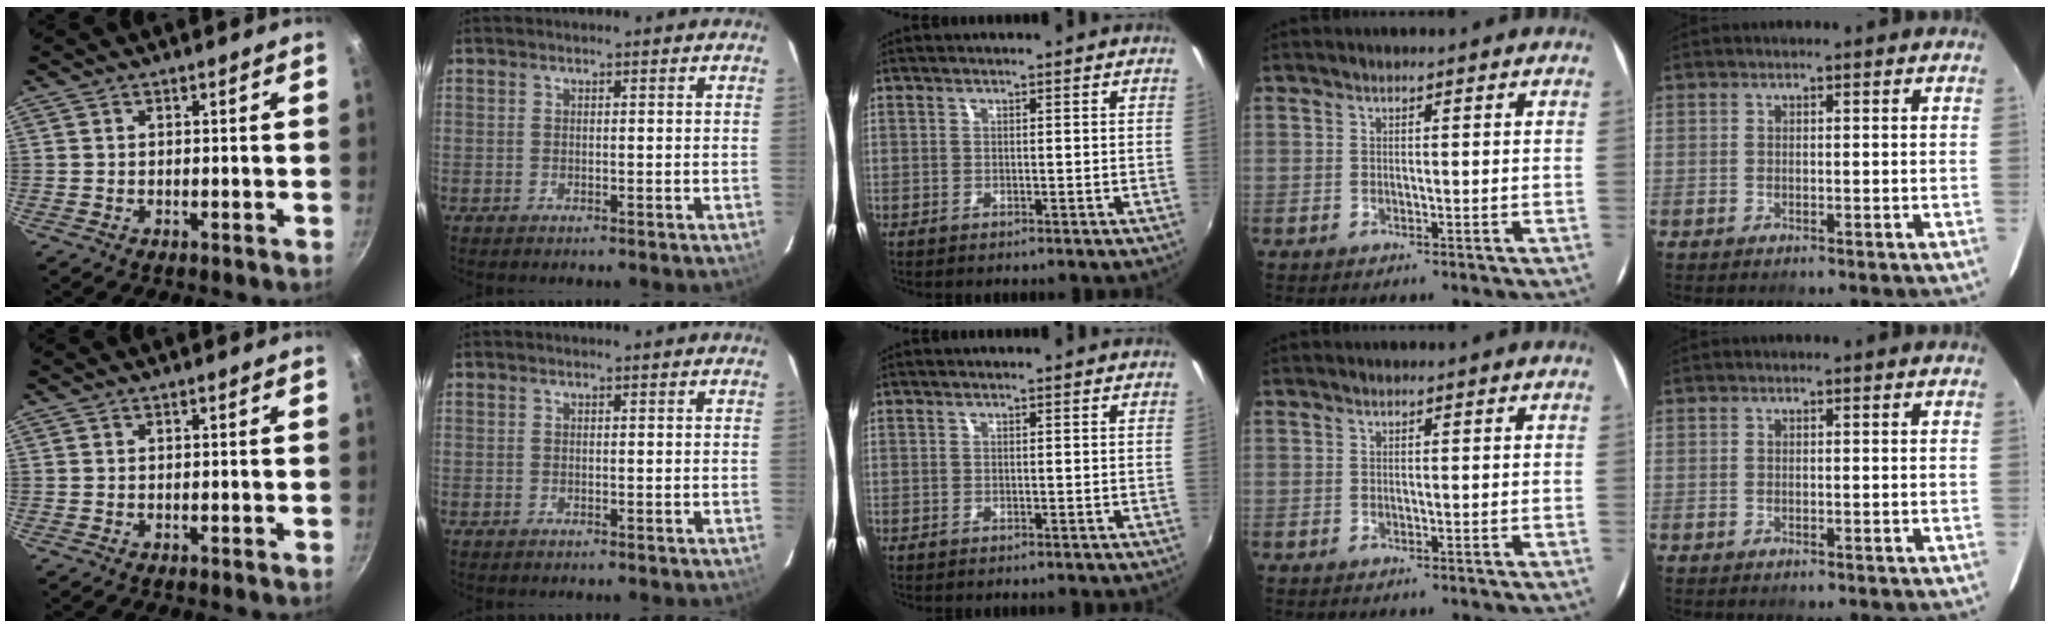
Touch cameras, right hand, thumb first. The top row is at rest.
{}